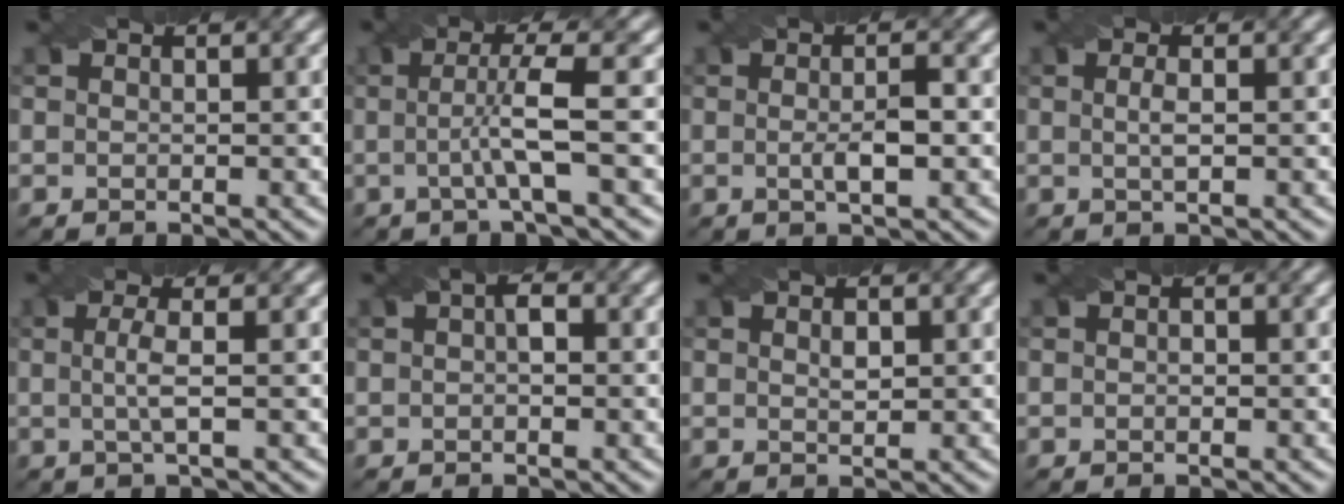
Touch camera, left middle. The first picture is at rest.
{"total": 4.2, "force": [-0.3, 0.5, 4.2], "torque": [-0.074, 0.000, -0.008]}
{"total": 2.8, "force": [-0.3, 0.5, 2.7], "torque": [-0.050, -0.003, -0.003]}
{"total": 1.3, "force": [0.0, 0.3, 1.3], "torque": [-0.028, 0.004, 0.000]}
{"total": 2.3, "force": [-0.1, 0.5, 2.2], "torque": [-0.046, 0.001, -0.004]}
{"total": 1.4, "force": [0.0, 0.7, 1.2], "torque": [-0.021, 0.005, 0.000]}
{"total": 1.2, "force": [0.4, 0.6, 0.9], "torque": [-0.017, 0.000, 0.009]}
{"total": 0.5, "force": [-0.1, 0.4, 0.4], "torque": [-0.007, -0.001, -0.002]}